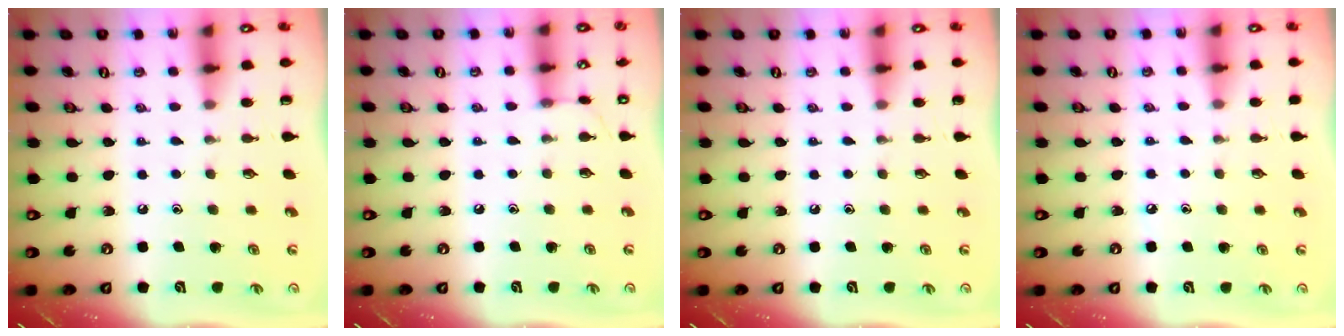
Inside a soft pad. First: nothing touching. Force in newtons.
{"total": 3.8, "press": 3.8, "slide": 0.4}
{"total": 0.0}
{"total": 2.3, "press": 2.3, "slide": 0.4}